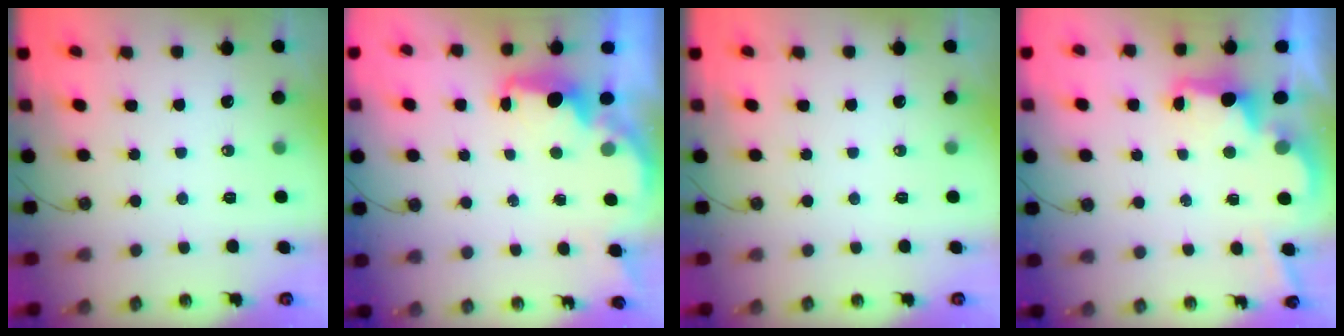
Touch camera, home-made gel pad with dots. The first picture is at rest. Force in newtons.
{"total": 2.8, "press": 2.7, "slide": 0.9}
{"total": 0.0}
{"total": 2.6, "press": 2.5, "slide": 0.8}